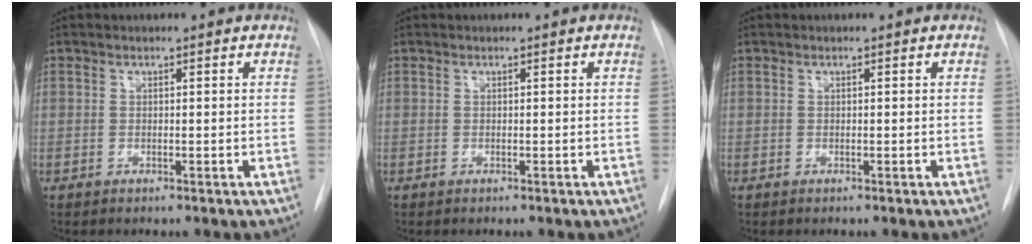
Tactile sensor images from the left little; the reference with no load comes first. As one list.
[{"total": 0.0}, {"total": 0.0}]